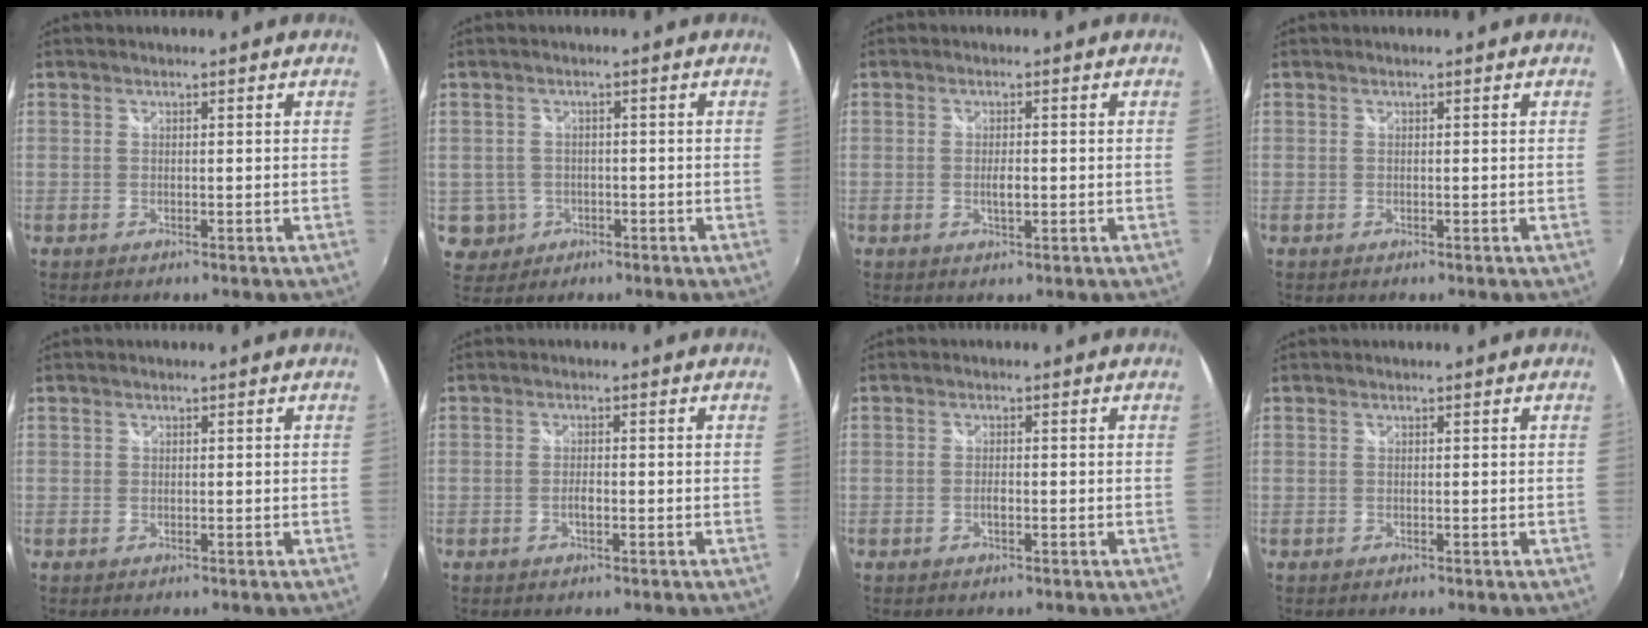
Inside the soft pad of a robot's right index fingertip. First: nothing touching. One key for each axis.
{"total": 5.0, "fx": -1.2, "fy": 4.8, "fz": 0.5, "tx": -0.022, "ty": 0.010, "tz": -0.010}
{"total": 2.3, "fx": -0.4, "fy": 0.8, "fz": 2.1, "tx": -0.036, "ty": -0.002, "tz": -0.007}
{"total": 0.0}
{"total": 0.0}
{"total": 1.8, "fx": -0.7, "fy": 0.6, "fz": 1.5, "tx": -0.031, "ty": 0.000, "tz": -0.014}
{"total": 1.4, "fx": -0.6, "fy": 0.5, "fz": 1.2, "tx": -0.024, "ty": 0.000, "tz": -0.011}
{"total": 0.0}